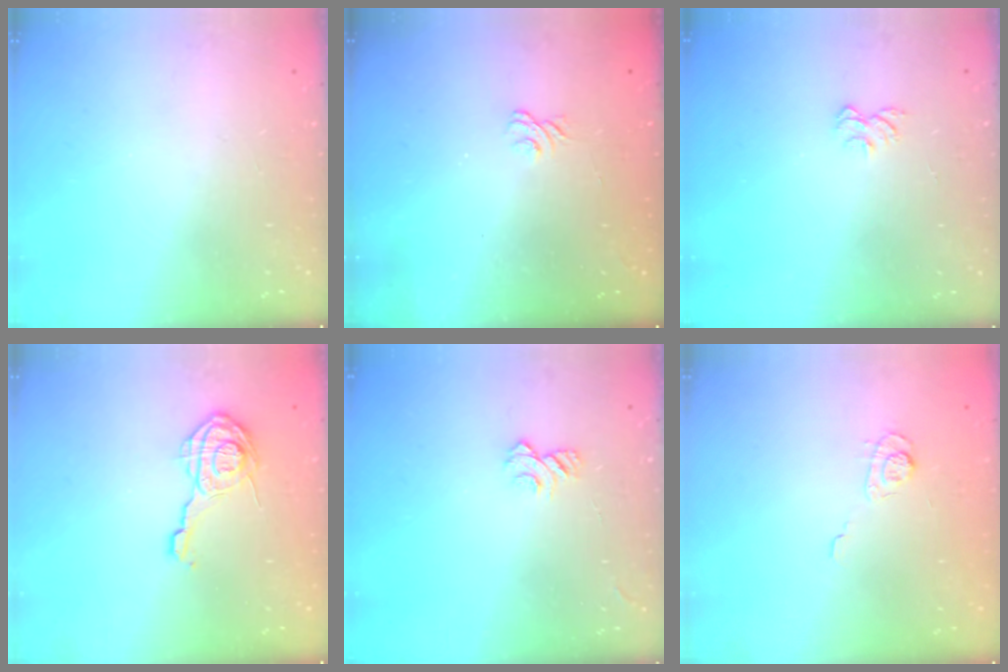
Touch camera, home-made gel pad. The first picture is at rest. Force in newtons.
{"total": 1.9, "press": 1.5, "slide": 1.1}
{"total": 5.4, "press": 5.4, "slide": 0.5}
{"total": 12.7, "press": 12.7, "slide": 1.0}
{"total": 5.3, "press": 5.3, "slide": 0.5}
{"total": 3.1, "press": 2.7, "slide": 1.6}